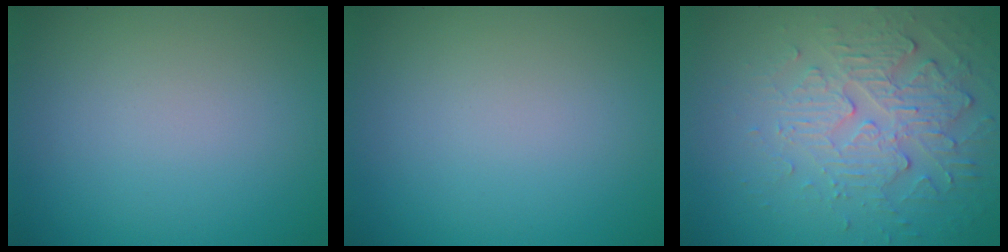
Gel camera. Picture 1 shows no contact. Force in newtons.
{"total": 0.0}
{"total": 4.2, "press": 3.5, "slide": 2.3}